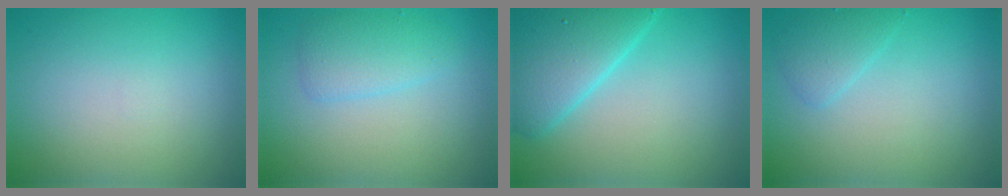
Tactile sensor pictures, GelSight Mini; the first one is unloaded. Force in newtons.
{"total": 2.3, "press": 2.3, "slide": 0.2}
{"total": 6.0, "press": 6.0, "slide": 0.3}
{"total": 1.7, "press": 1.7, "slide": 0.1}